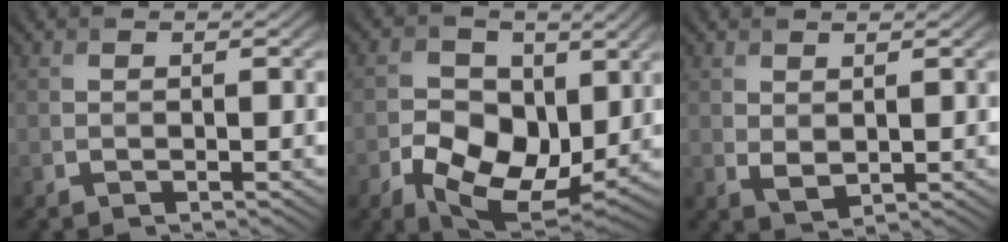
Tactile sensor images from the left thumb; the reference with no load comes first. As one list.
[{"total": 11.1, "force": [-1.6, 8.0, 7.6], "torque": [-0.149, -0.028, -0.028]}, {"total": 1.8, "force": [0.7, 1.1, 1.3], "torque": [-0.030, -0.007, 0.019]}]